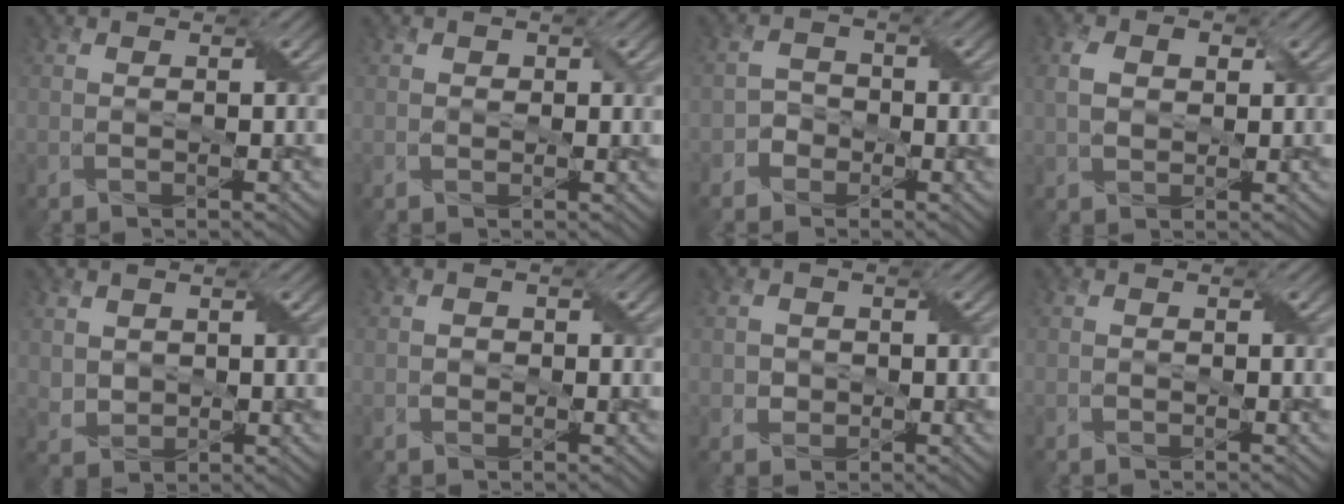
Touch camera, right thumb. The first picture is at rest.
{"total": 1.1, "force": [0.2, 1.0, 0.6], "torque": [-0.012, -0.001, 0.003]}
{"total": 2.3, "force": [-1.4, 1.8, 0.5], "torque": [-0.007, 0.008, -0.032]}
{"total": 4.1, "force": [1.0, 2.8, 2.8], "torque": [-0.062, 0.006, 0.015]}
{"total": 2.9, "force": [1.7, 2.0, 1.2], "torque": [-0.037, -0.005, 0.033]}
{"total": 1.2, "force": [0.0, 1.1, 0.5], "torque": [-0.010, -0.003, -0.002]}
{"total": 1.8, "force": [0.0, 1.7, 0.6], "torque": [-0.015, -0.003, -0.003]}
{"total": 0.5, "force": [-0.1, 0.4, 0.3], "torque": [-0.005, -0.002, -0.001]}